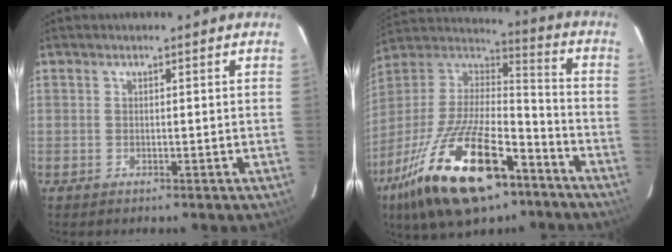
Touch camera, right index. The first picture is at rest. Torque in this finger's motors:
{"motor_torque": [1.13, -1.01, 1.05, 0.21]}